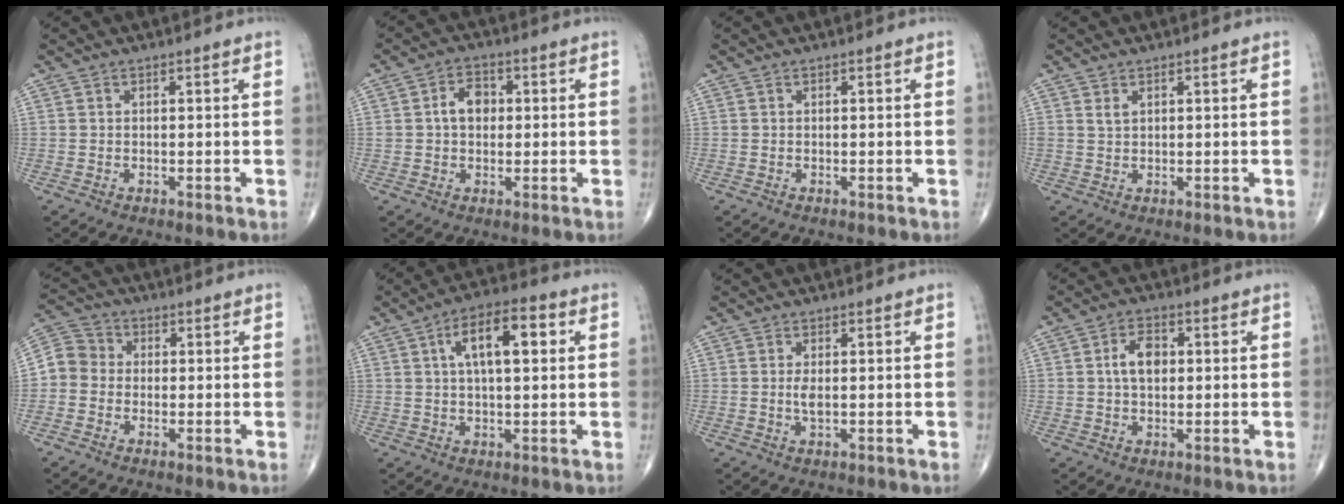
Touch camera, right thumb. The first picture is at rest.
{"total": 5.4, "force": [0.6, 4.0, 3.7], "torque": [-0.049, 0.013, 0.006]}
{"total": 0.0}
{"total": 1.4, "force": [0.8, 0.8, 0.8], "torque": [-0.014, 0.000, 0.020]}
{"total": 6.0, "force": [-0.7, 5.5, 2.3], "torque": [-0.028, 0.022, -0.030]}
{"total": 10.8, "force": [2.8, 4.5, 9.4], "torque": [-0.145, 0.017, 0.039]}
{"total": 2.0, "force": [0.1, 0.7, 1.9], "torque": [-0.039, -0.003, 0.003]}
{"total": 5.6, "force": [0.9, 3.5, 4.3], "torque": [-0.069, 0.007, 0.011]}